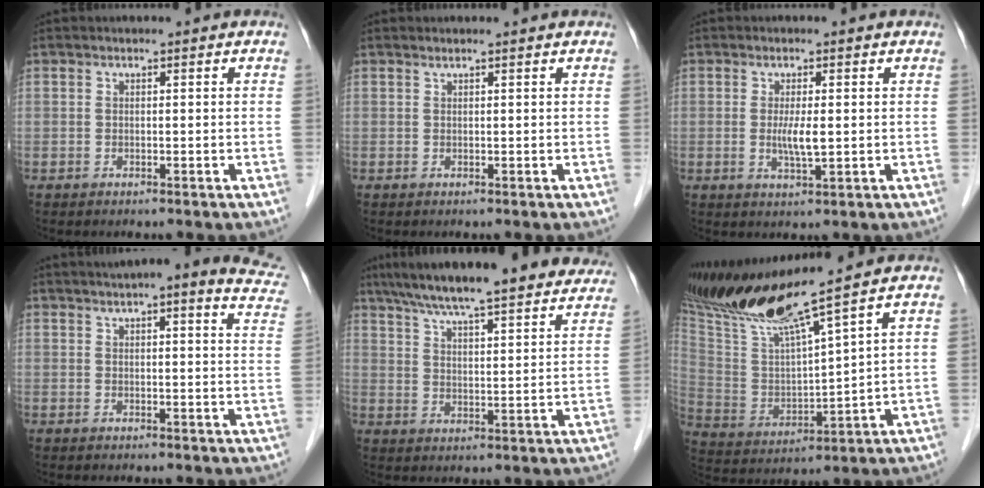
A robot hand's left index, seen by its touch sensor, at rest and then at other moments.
{"total": 0.6, "force": [0.5, -0.1, 0.2], "torque": [-0.011, 0.002, 0.014]}
{"total": 3.3, "force": [-0.1, 0.4, 3.3], "torque": [-0.066, -0.005, -0.001]}
{"total": 18.0, "force": [15.5, 2.3, 8.8], "torque": [-0.107, -0.011, 0.165]}
{"total": 25.8, "force": [22.4, 3.5, 12.4], "torque": [-0.194, 0.005, 0.292]}
{"total": 15.8, "force": [13.0, -1.4, 9.0], "torque": [-0.175, 0.000, 0.249]}